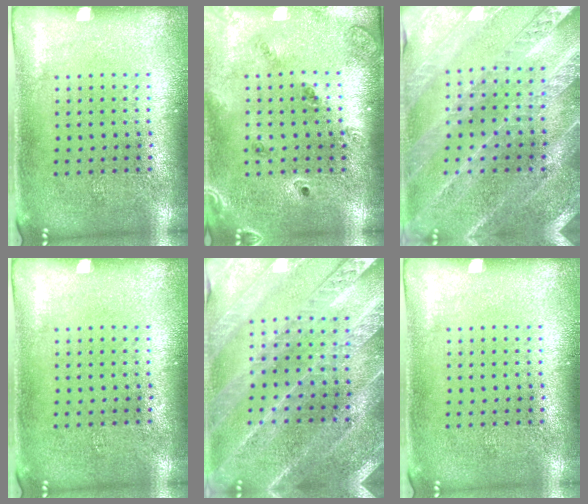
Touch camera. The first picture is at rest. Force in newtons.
{"total": 1.4, "press": 1.3, "slide": 0.2}
{"total": 2.2, "press": 2.2, "slide": 0.2}
{"total": 0.0}
{"total": 2.5, "press": 2.5, "slide": 0.2}
{"total": 0.0}